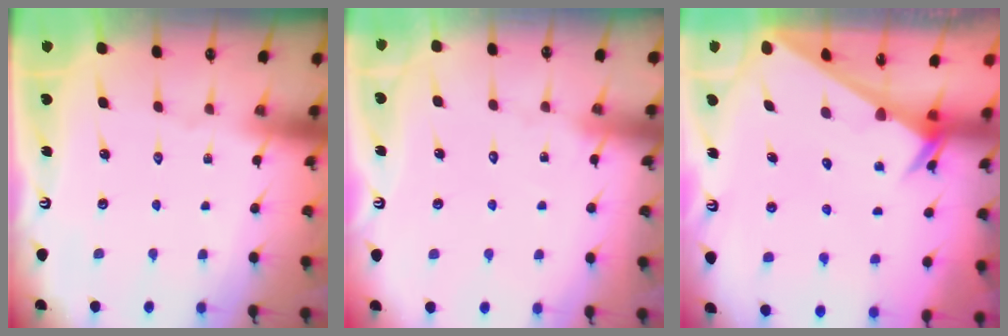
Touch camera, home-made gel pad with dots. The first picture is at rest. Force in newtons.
{"total": 5.9, "press": 5.9, "slide": 0.5}
{"total": 2.3, "press": 2.3, "slide": 0.1}